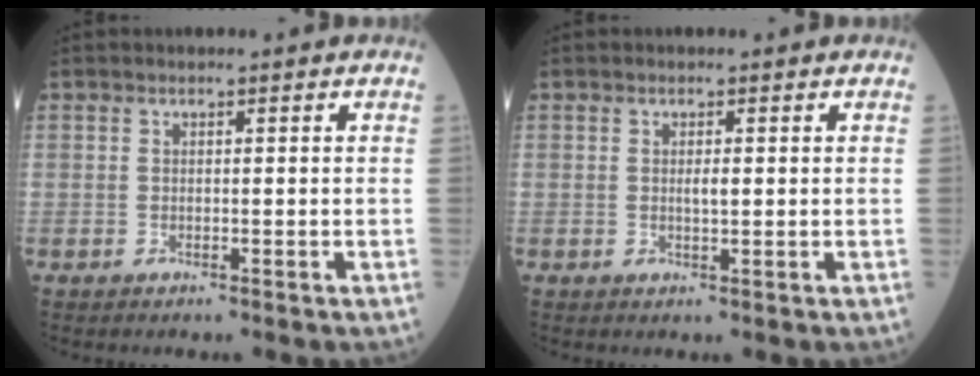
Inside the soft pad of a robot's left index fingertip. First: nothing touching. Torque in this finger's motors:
{"motor_torque": [0.12, 0.01, 0.01, 0.01]}